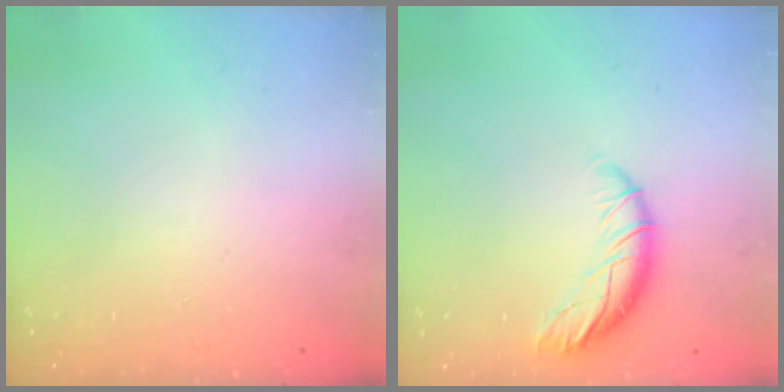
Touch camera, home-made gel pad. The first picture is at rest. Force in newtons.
{"total": 10.0, "press": 9.9, "slide": 1.6}